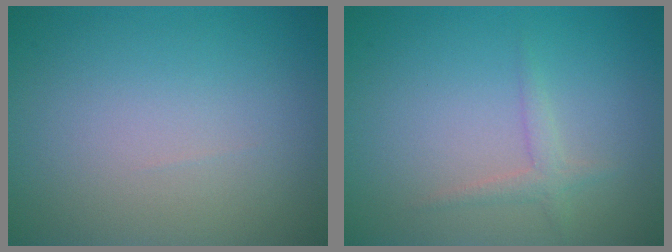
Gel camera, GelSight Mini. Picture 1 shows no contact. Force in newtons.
{"total": 1.4, "press": 1.4, "slide": 0.0}